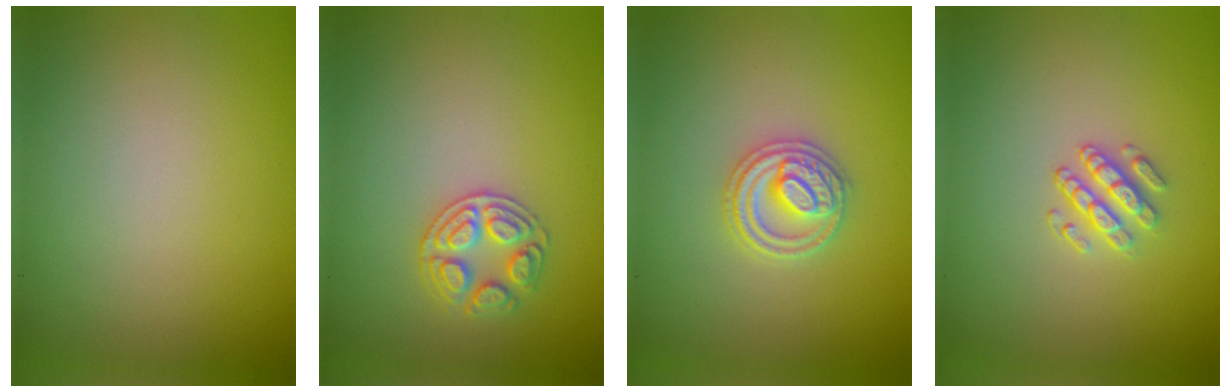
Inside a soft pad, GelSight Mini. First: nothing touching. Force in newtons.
{"total": 2.6, "press": 2.6, "slide": 0.4}
{"total": 3.7, "press": 3.7, "slide": 0.4}
{"total": 2.0, "press": 1.6, "slide": 1.3}